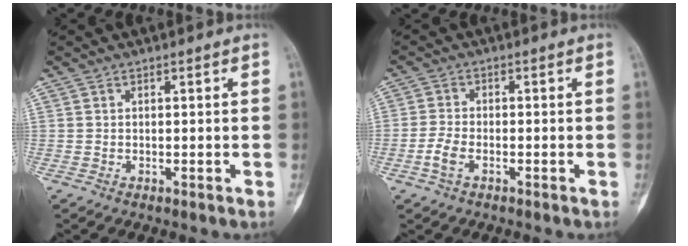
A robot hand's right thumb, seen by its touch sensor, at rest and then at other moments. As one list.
[{"total": 3.6, "force": [-1.6, 1.9, 2.6], "torque": [-0.059, 0.010, -0.035]}]